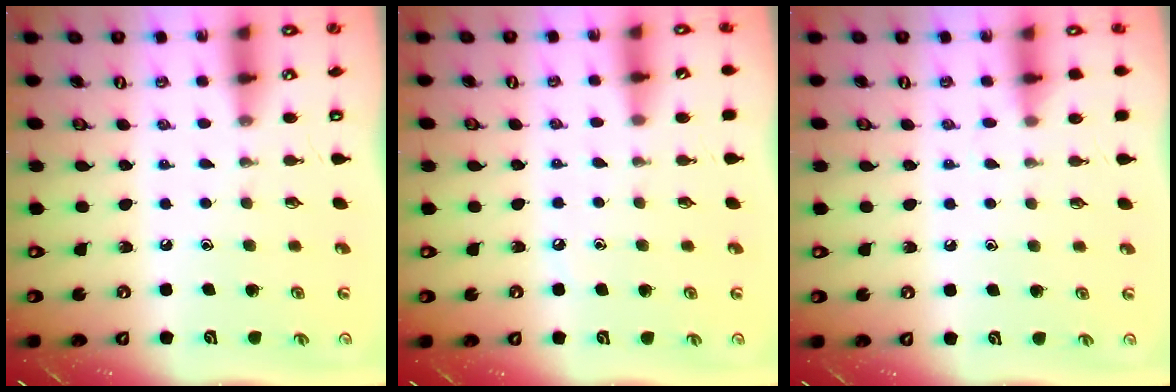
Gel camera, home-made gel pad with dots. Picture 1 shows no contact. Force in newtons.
{"total": 3.0, "press": 3.0, "slide": 0.4}
{"total": 5.8, "press": 5.8, "slide": 0.8}